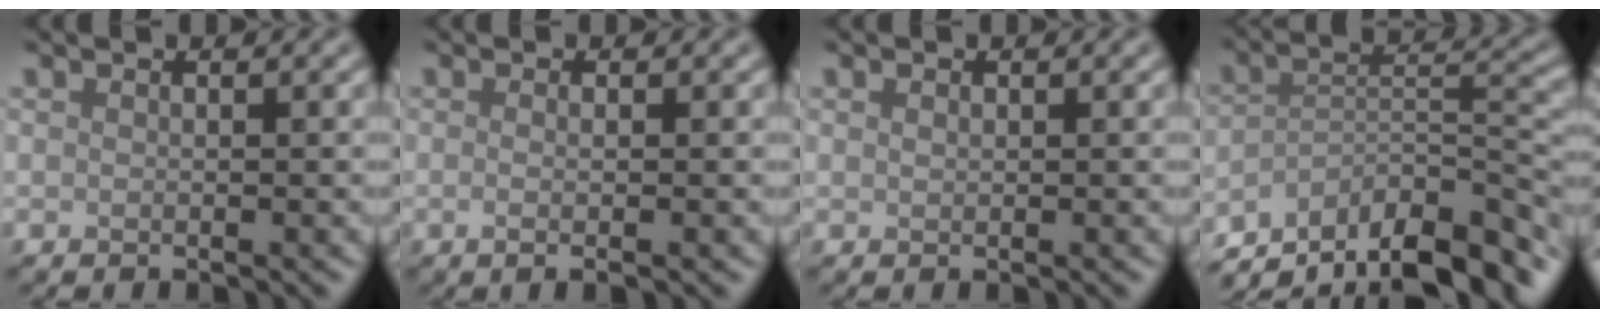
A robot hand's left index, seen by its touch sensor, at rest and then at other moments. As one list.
[{"total": 1.9, "force": [-0.2, 0.6, 1.8], "torque": [-0.023, -0.006, -0.013]}, {"total": 0.6, "force": [0.3, 0.4, 0.3], "torque": [-0.008, 0.001, 0.005]}, {"total": 13.3, "force": [-9.9, 4.2, 7.9], "torque": [-0.141, 0.008, -0.163]}]